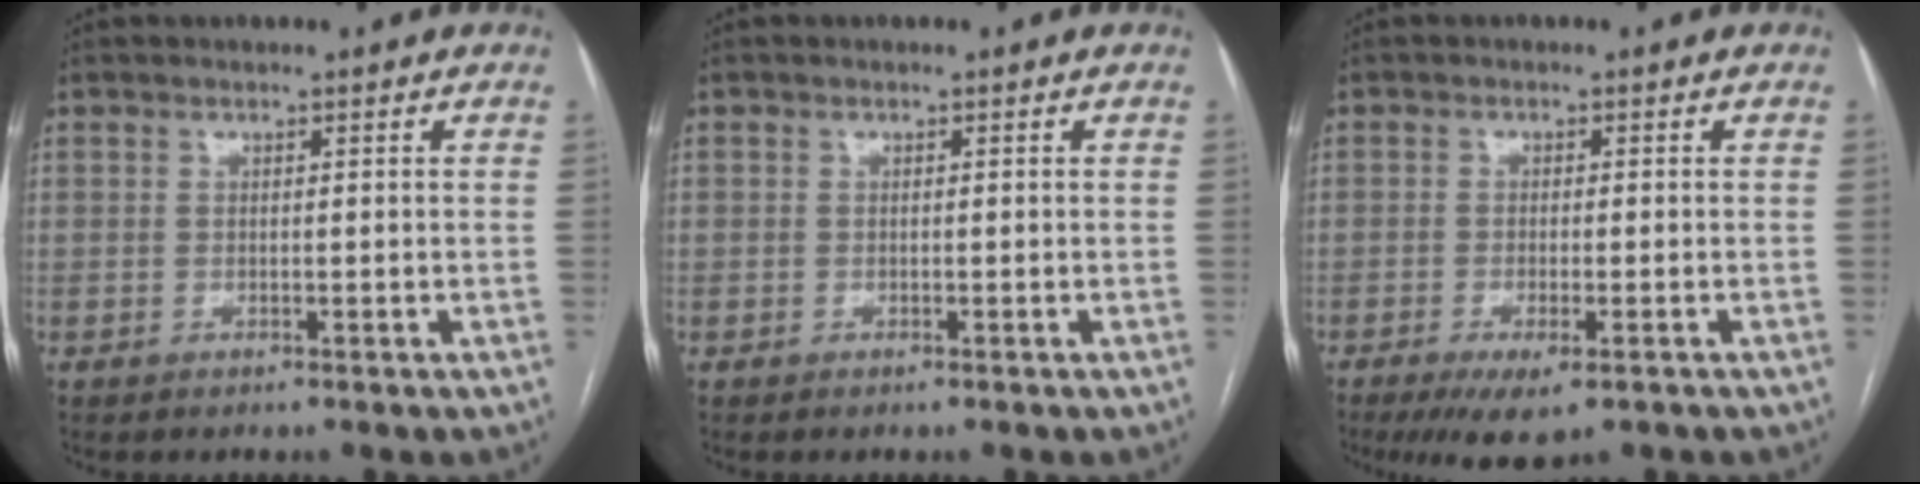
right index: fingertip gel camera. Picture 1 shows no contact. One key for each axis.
{"total": 0.5, "fx": -0.2, "fy": 0.5, "fz": 0.0, "tx": 0.002, "ty": 0.006, "tz": -0.006}
{"total": 6.0, "fx": -3.8, "fy": 1.5, "fz": 4.4, "tx": -0.070, "ty": -0.014, "tz": -0.057}